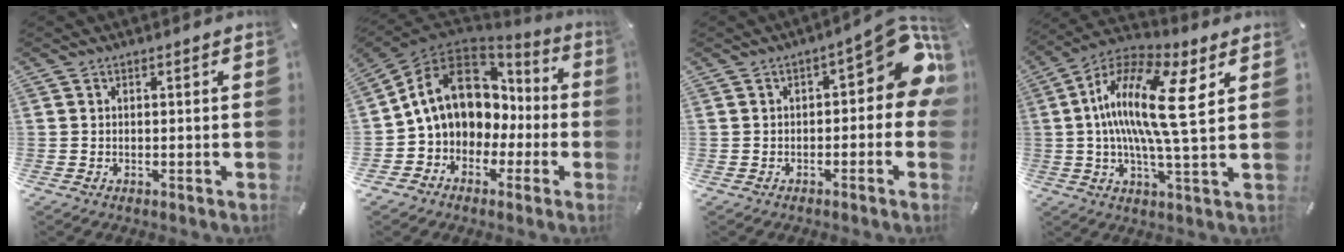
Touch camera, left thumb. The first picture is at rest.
{"total": 14.8, "force": [2.3, 11.9, 8.6], "torque": [-0.177, -0.001, 0.043]}
{"total": 14.0, "force": [3.6, 5.9, 12.2], "torque": [-0.146, -0.025, 0.060]}
{"total": 17.8, "force": [3.3, 4.2, 16.9], "torque": [-0.350, -0.014, 0.044]}